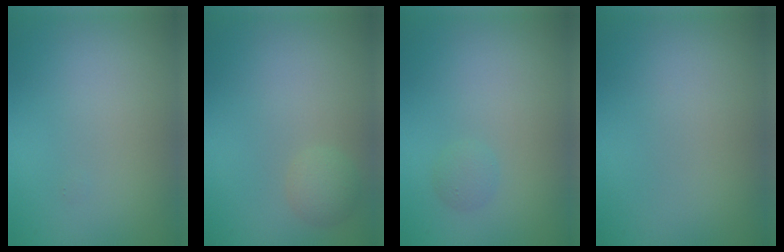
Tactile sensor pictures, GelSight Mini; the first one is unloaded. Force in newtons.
{"total": 1.5, "press": 1.5, "slide": 0.1}
{"total": 0.9, "press": 0.9, "slide": 0.1}
{"total": 0.0}